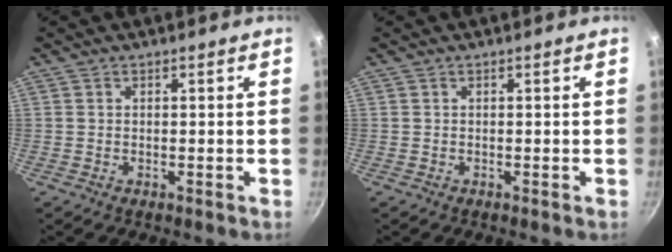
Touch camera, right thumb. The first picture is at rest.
{"total": 0.0}